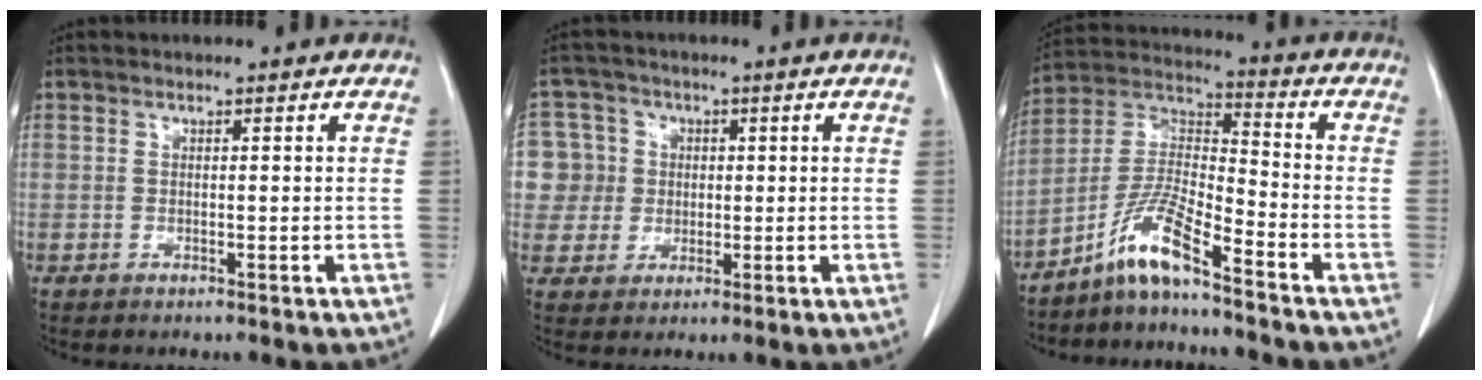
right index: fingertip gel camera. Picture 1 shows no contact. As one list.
[{"total": 8.6, "force": [1.0, 8.5, 0.8], "torque": [-0.026, 0.036, 0.032]}, {"total": 9.0, "force": [-6.7, 0.5, 6.0], "torque": [-0.132, 0.005, -0.133]}]